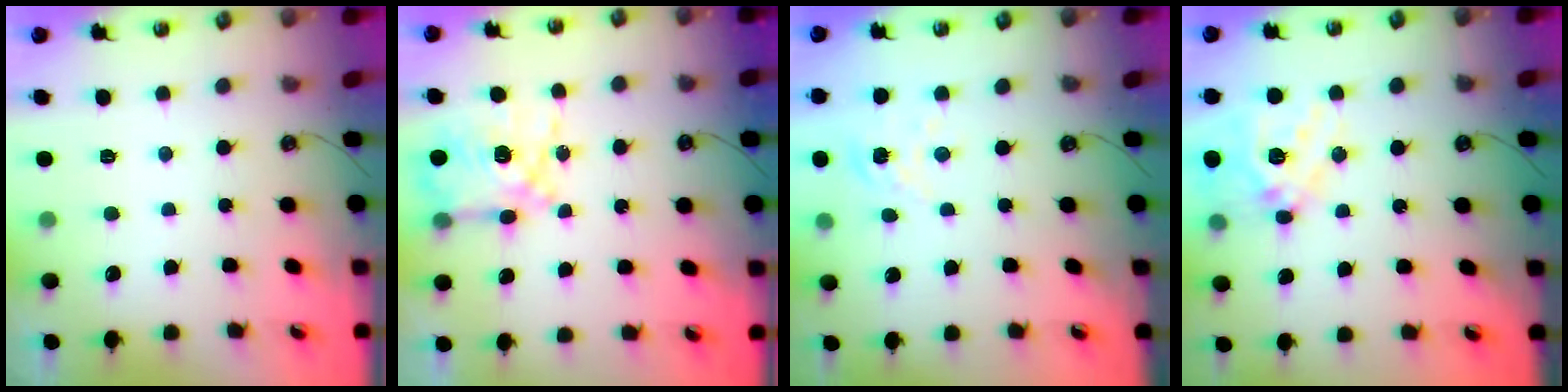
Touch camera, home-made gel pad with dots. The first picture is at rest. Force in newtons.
{"total": 9.0, "press": 9.0, "slide": 0.7}
{"total": 2.9, "press": 2.9, "slide": 0.3}
{"total": 18.3, "press": 18.2, "slide": 1.9}